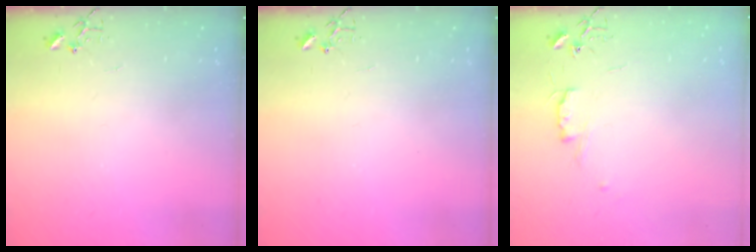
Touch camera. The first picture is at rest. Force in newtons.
{"total": 0.0}
{"total": 5.8, "press": 5.7, "slide": 0.7}